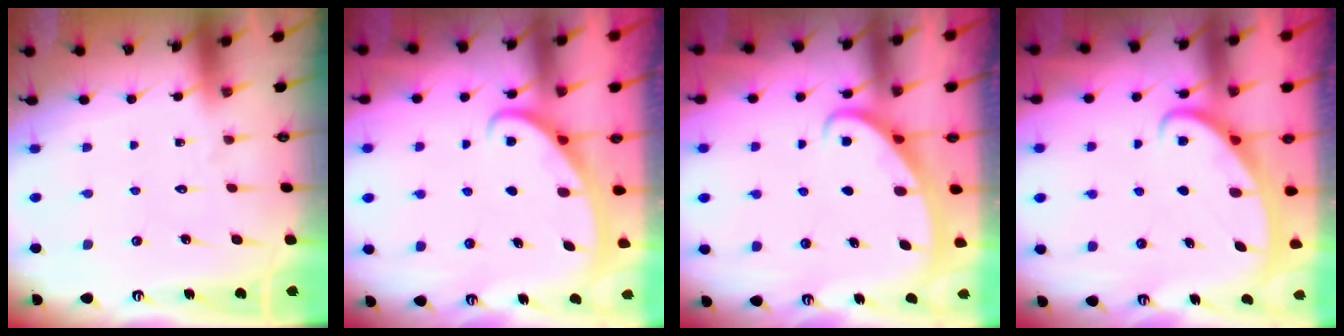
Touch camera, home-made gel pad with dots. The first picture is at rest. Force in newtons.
{"total": 2.8, "press": 2.8, "slide": 0.3}
{"total": 2.4, "press": 2.4, "slide": 0.4}
{"total": 2.5, "press": 2.5, "slide": 0.4}